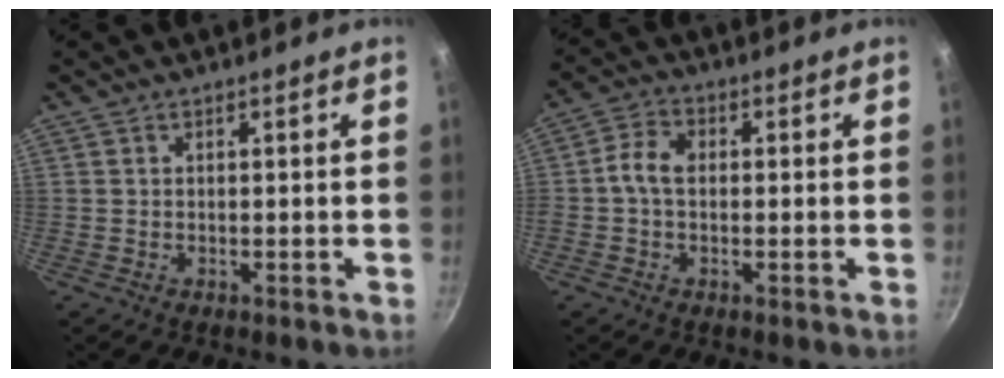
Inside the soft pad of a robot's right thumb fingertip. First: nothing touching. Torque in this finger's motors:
{"motor_torque": [1.45, 1.64, 0.94, -0.46, 0.53]}